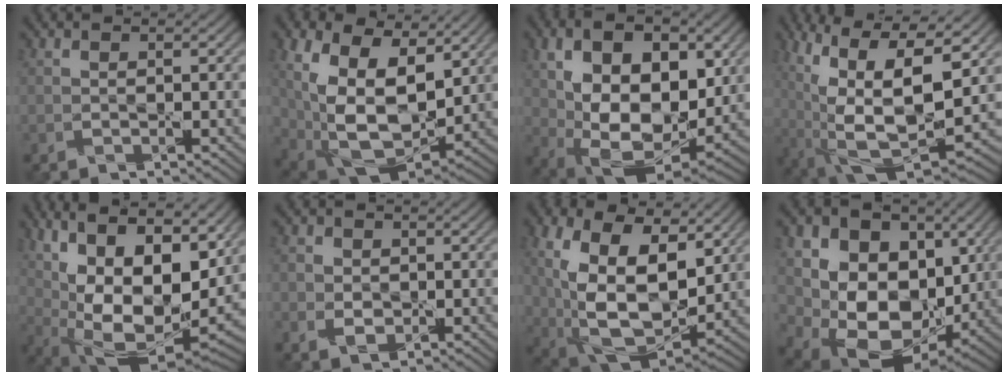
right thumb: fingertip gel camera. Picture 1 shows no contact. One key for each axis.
{"total": 16.4, "fx": 4.2, "fy": 10.6, "fz": 11.9, "tx": -0.238, "ty": -0.012, "tz": 0.091}
{"total": 16.7, "fx": 3.2, "fy": 10.1, "fz": 13.0, "tx": -0.211, "ty": 0.000, "tz": 0.055}
{"total": 16.7, "fx": 2.4, "fy": 7.4, "fz": 14.7, "tx": -0.278, "ty": -0.011, "tz": 0.055}
{"total": 18.9, "fx": 5.5, "fy": 9.6, "fz": 15.3, "tx": -0.274, "ty": 0.015, "tz": 0.093}
{"total": 3.2, "fx": -0.2, "fy": 2.8, "fz": 1.5, "tx": -0.034, "ty": -0.003, "tz": -0.010}
{"total": 16.7, "fx": 3.8, "fy": 10.5, "fz": 12.4, "tx": -0.251, "ty": -0.011, "tz": 0.080}
{"total": 15.4, "fx": 1.8, "fy": 11.8, "fz": 9.7, "tx": -0.193, "ty": -0.033, "tz": 0.042}